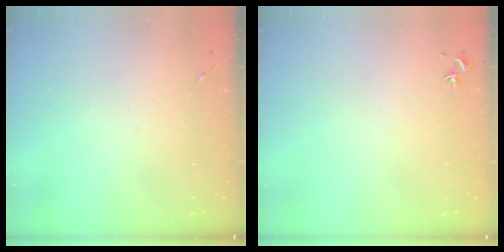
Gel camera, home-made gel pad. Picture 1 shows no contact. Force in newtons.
{"total": 0.7, "press": 0.5, "slide": 0.4}